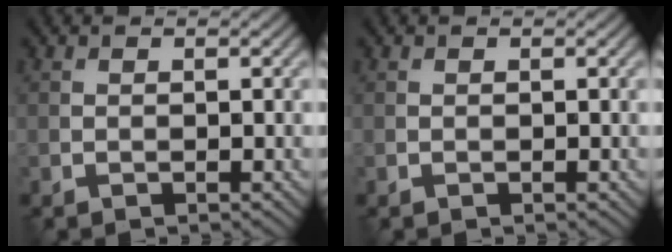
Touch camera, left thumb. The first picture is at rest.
{"total": 0.0}